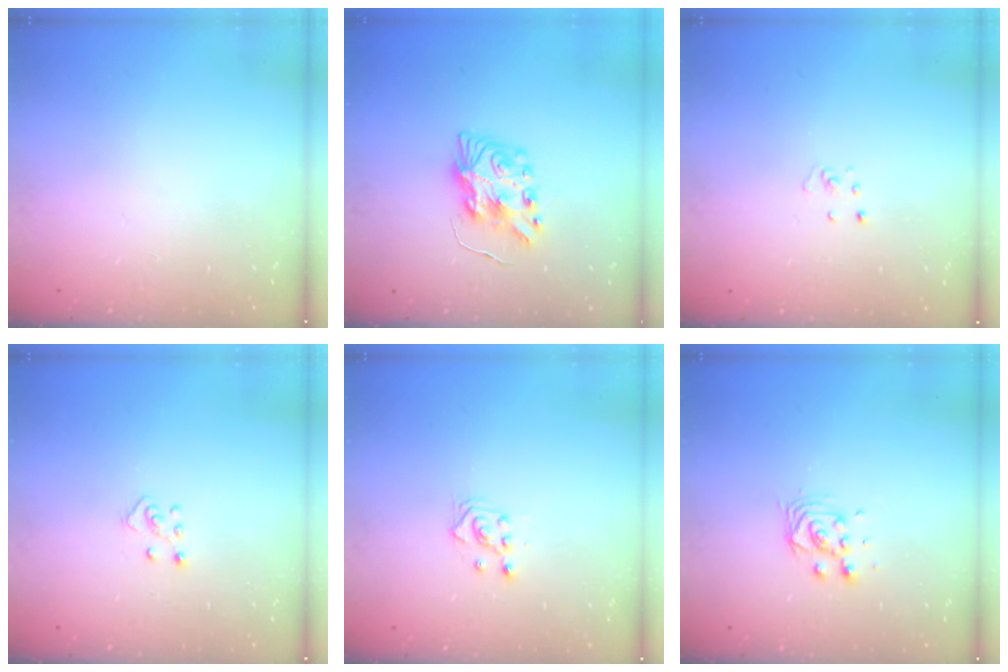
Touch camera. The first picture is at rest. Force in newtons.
{"total": 8.7, "press": 8.7, "slide": 0.3}
{"total": 2.3, "press": 2.3, "slide": 0.2}
{"total": 4.6, "press": 4.6, "slide": 0.3}
{"total": 2.3, "press": 2.3, "slide": 0.3}
{"total": 4.9, "press": 4.9, "slide": 0.4}